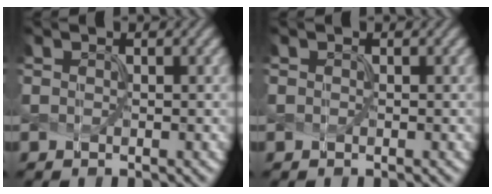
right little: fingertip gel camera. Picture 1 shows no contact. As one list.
[{"total": 0.6, "force": [-0.1, -0.2, -0.5], "torque": [0.006, 0.002, 0.006]}]